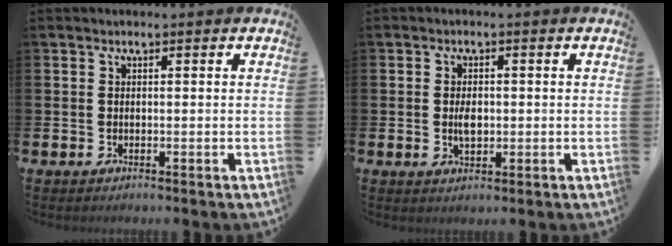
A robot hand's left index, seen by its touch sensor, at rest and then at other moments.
{"total": 2.6, "force": [0.0, 1.4, 2.2], "torque": [-0.034, 0.001, -0.003]}